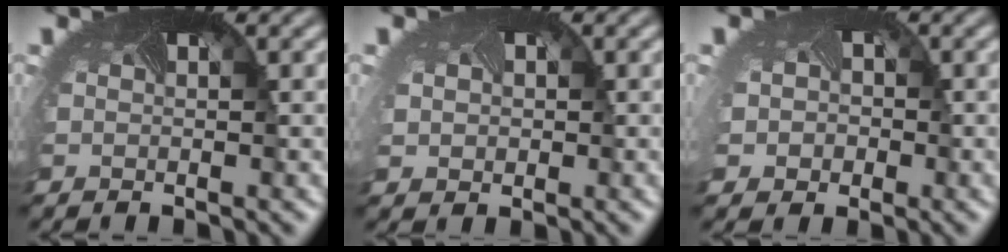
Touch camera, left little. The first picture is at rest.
{"total": 1.3, "force": [0.3, 1.2, 0.2], "torque": [-0.014, -0.008, 0.009]}
{"total": 3.6, "force": [-0.5, 3.2, 1.6], "torque": [-0.026, -0.012, -0.018]}